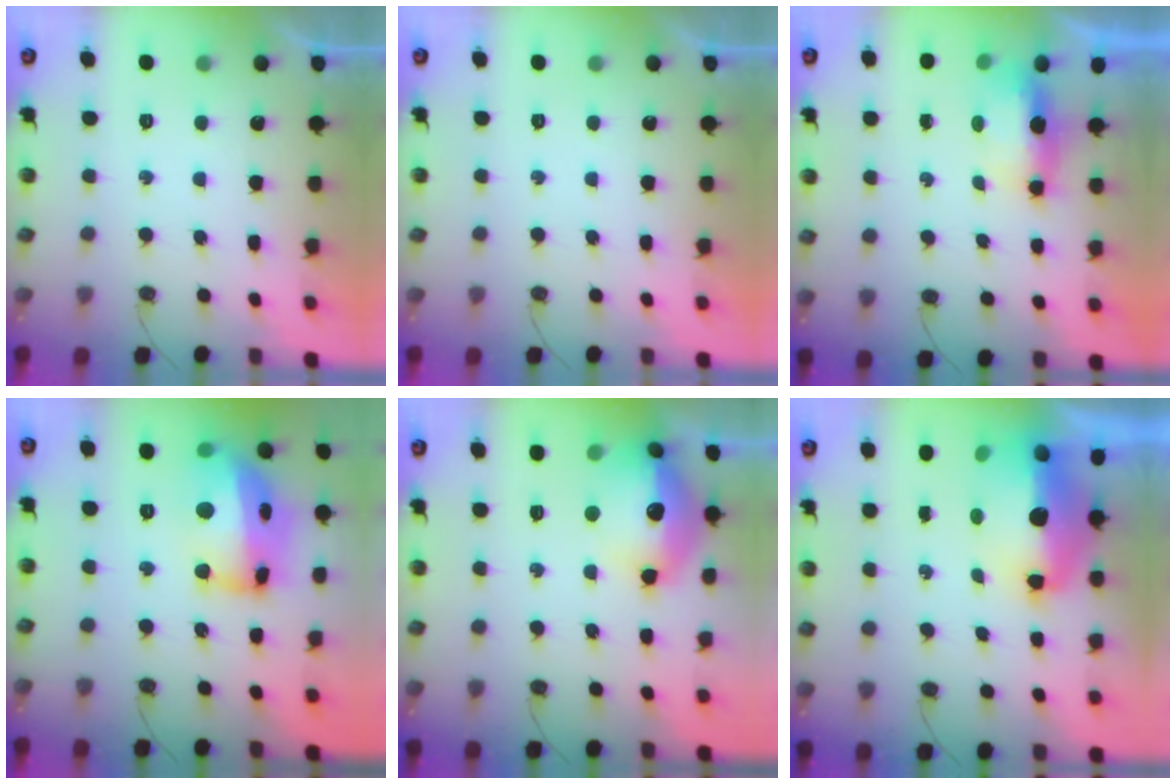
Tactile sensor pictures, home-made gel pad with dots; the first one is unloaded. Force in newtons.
{"total": 0.0}
{"total": 6.1, "press": 6.0, "slide": 1.0}
{"total": 19.2, "press": 19.1, "slide": 1.7}
{"total": 19.3, "press": 19.2, "slide": 1.5}
{"total": 16.0, "press": 15.9, "slide": 1.8}